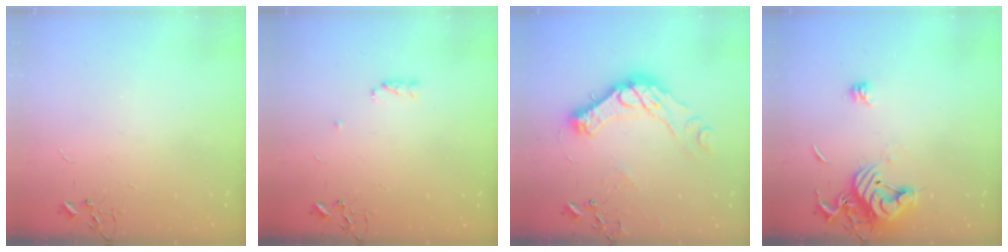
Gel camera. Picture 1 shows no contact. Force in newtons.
{"total": 3.7, "press": 3.7, "slide": 0.6}
{"total": 18.7, "press": 18.6, "slide": 1.4}
{"total": 11.9, "press": 11.9, "slide": 0.9}